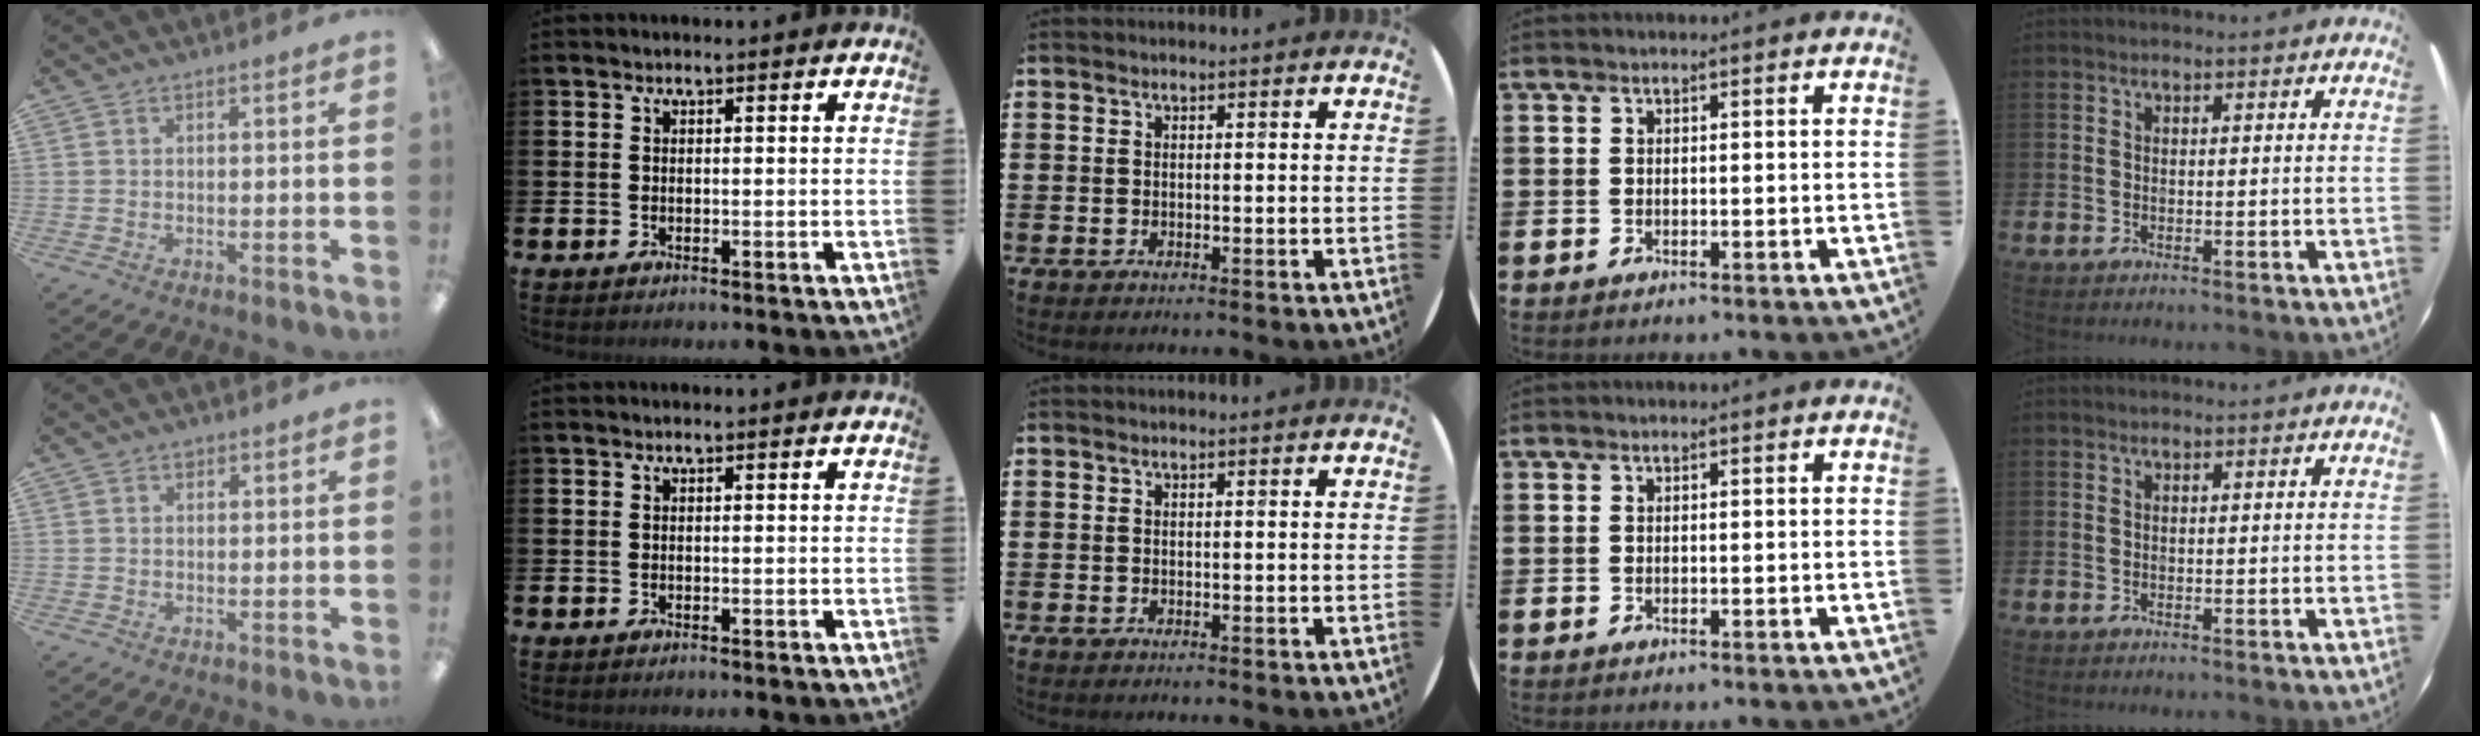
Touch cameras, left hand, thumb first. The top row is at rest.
{"thumb": {"total": 1.0, "force": [0.7, 0.6, 0.4], "torque": [-0.002, -0.003, 0.011]}}